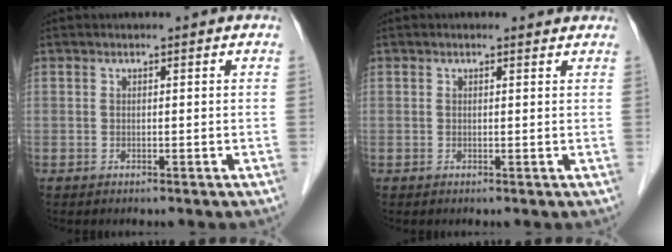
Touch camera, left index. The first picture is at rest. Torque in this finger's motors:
{"motor_torque": [0.58, -0.63, 0.07, -0.01]}